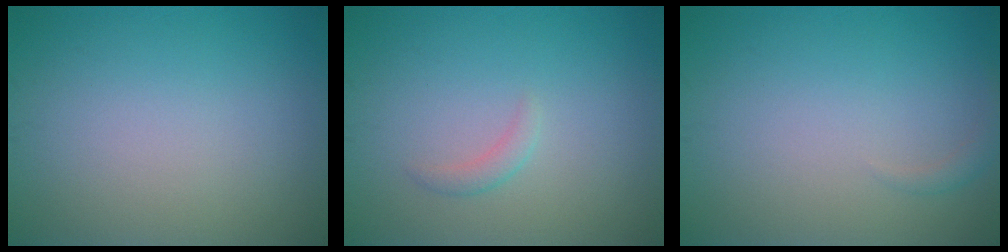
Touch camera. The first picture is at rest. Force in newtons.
{"total": 1.0, "press": 1.0, "slide": 0.0}
{"total": 0.9, "press": 0.9, "slide": 0.1}